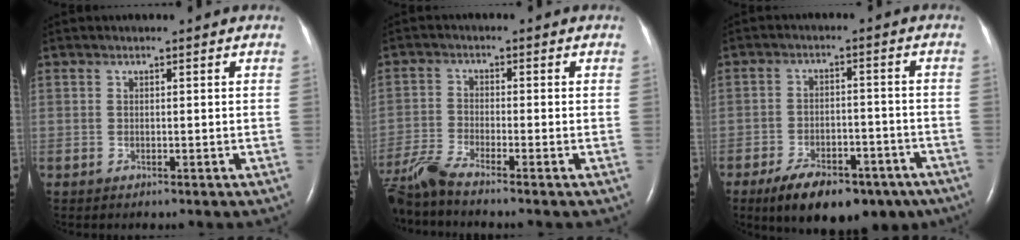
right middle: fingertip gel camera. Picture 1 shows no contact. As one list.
[{"total": 6.4, "force": [-5.7, -1.0, 2.7], "torque": [-0.061, -0.021, -0.111]}, {"total": 13.9, "force": [-9.6, 6.1, 8.0], "torque": [-0.114, 0.001, -0.142]}]